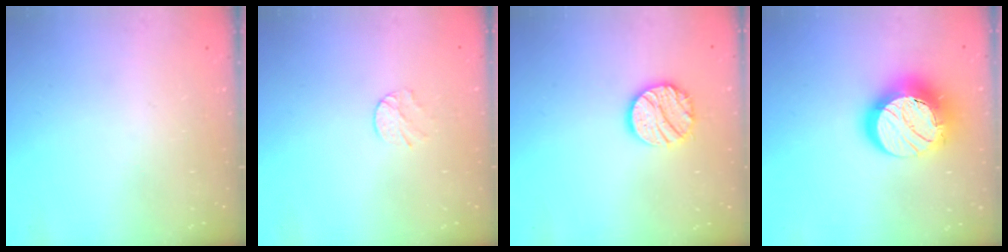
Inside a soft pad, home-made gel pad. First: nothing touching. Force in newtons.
{"total": 3.1, "press": 3.0, "slide": 0.4}
{"total": 12.6, "press": 12.6, "slide": 1.1}
{"total": 18.5, "press": 18.5, "slide": 1.3}